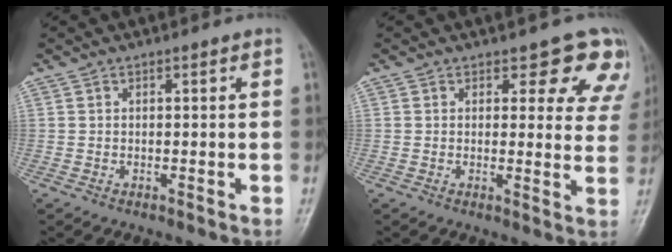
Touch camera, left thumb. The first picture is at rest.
{"total": 8.8, "force": [6.7, 4.5, 3.5], "torque": [0.012, -0.033, 0.052]}